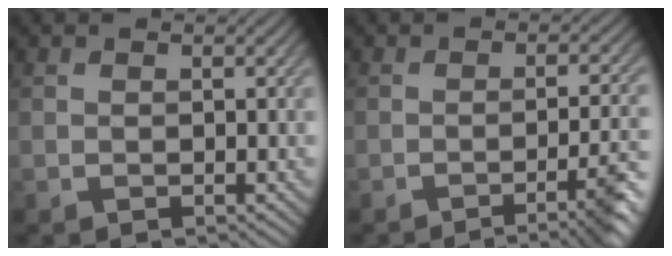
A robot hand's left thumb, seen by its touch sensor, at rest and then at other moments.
{"total": 6.9, "force": [-3.6, 1.2, 5.7], "torque": [-0.078, 0.000, -0.055]}